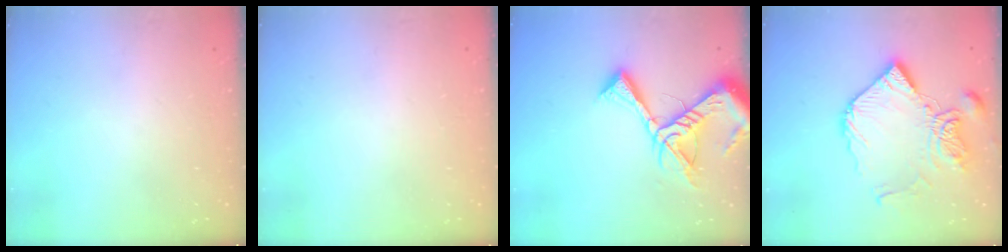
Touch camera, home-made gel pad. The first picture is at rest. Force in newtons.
{"total": 1.4, "press": 1.4, "slide": 0.1}
{"total": 16.0, "press": 15.9, "slide": 1.6}
{"total": 17.8, "press": 17.7, "slide": 2.0}